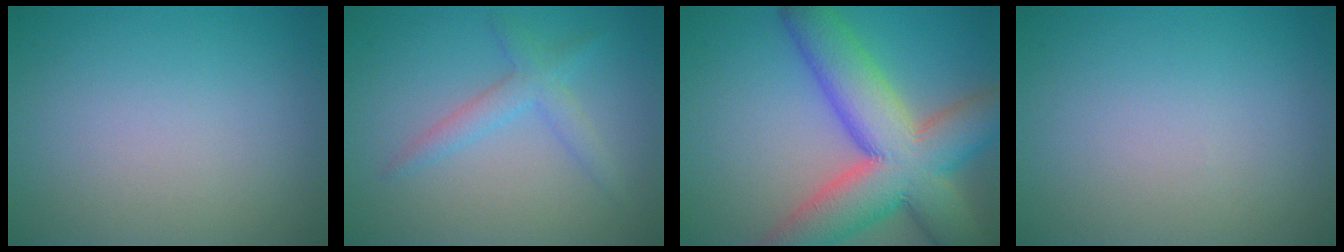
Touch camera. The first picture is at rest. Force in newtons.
{"total": 2.4, "press": 2.4, "slide": 0.2}
{"total": 11.6, "press": 11.6, "slide": 0.8}
{"total": 0.0}